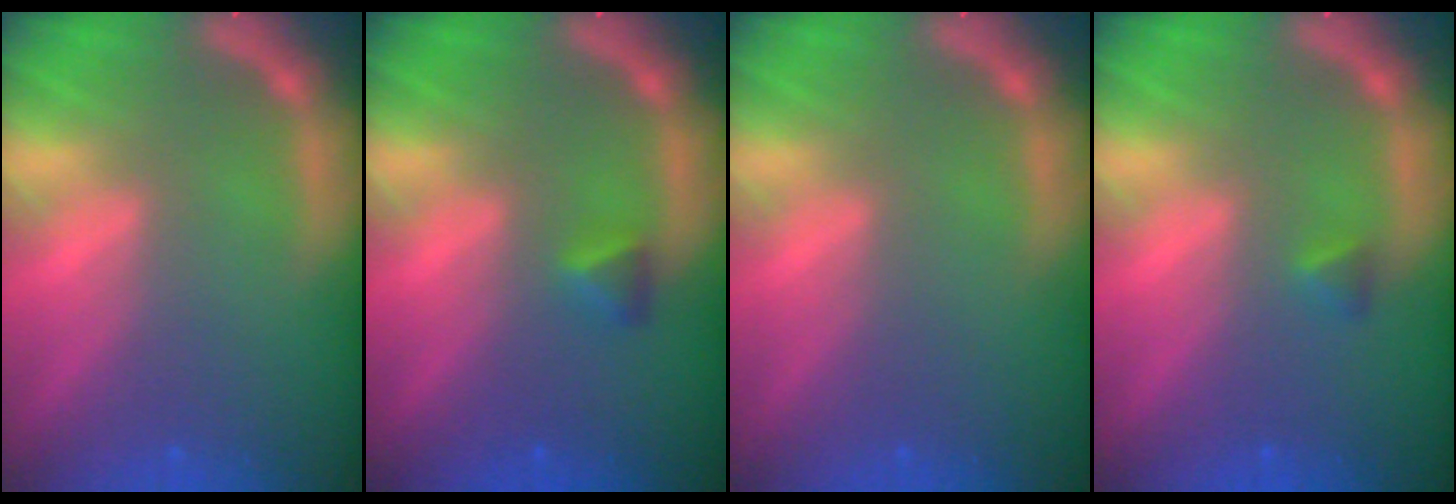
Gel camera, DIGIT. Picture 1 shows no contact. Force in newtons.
{"total": 1.4}
{"total": 0.0}
{"total": 0.9}